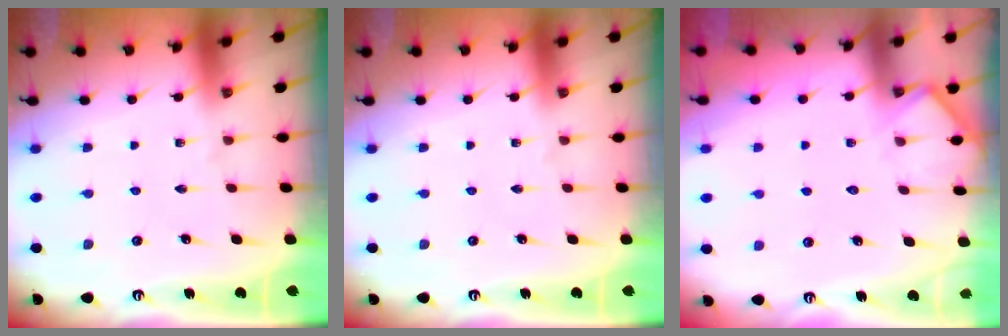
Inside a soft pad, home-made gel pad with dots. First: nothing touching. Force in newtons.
{"total": 0.0}
{"total": 6.1, "press": 6.0, "slide": 0.8}